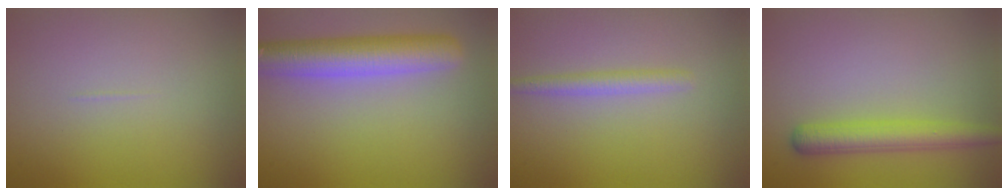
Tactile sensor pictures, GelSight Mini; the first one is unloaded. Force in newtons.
{"total": 6.1, "press": 6.1, "slide": 0.5}
{"total": 1.7, "press": 1.7, "slide": 0.1}
{"total": 3.4, "press": 3.4, "slide": 0.2}